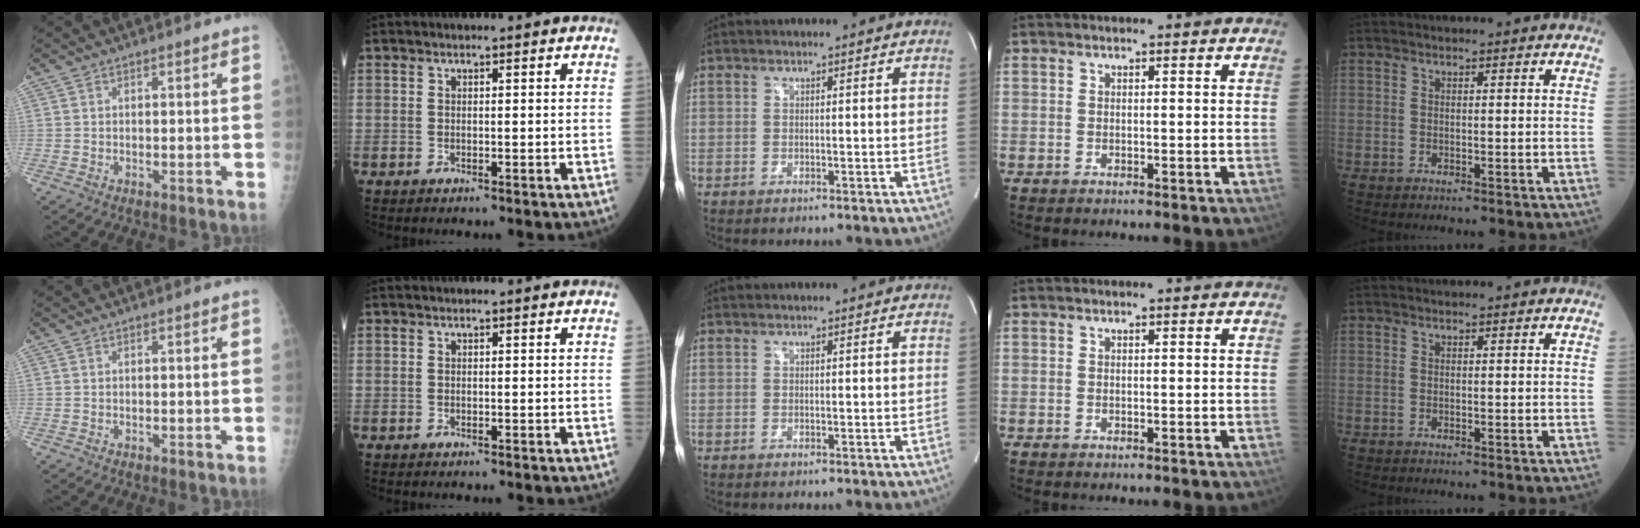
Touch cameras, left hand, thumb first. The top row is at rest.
{}